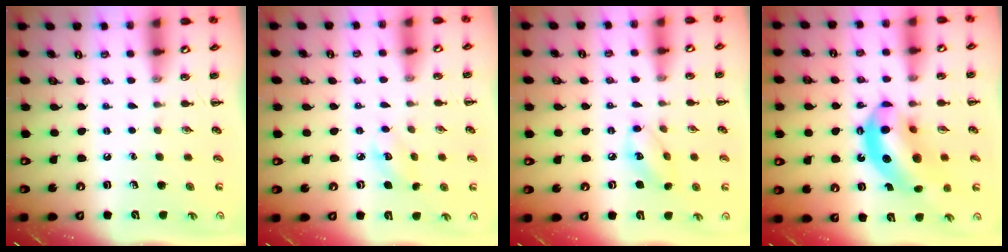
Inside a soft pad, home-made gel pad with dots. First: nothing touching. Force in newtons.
{"total": 3.7, "press": 3.6, "slide": 0.8}
{"total": 7.4, "press": 7.4, "slide": 0.6}
{"total": 15.1, "press": 14.4, "slide": 4.2}